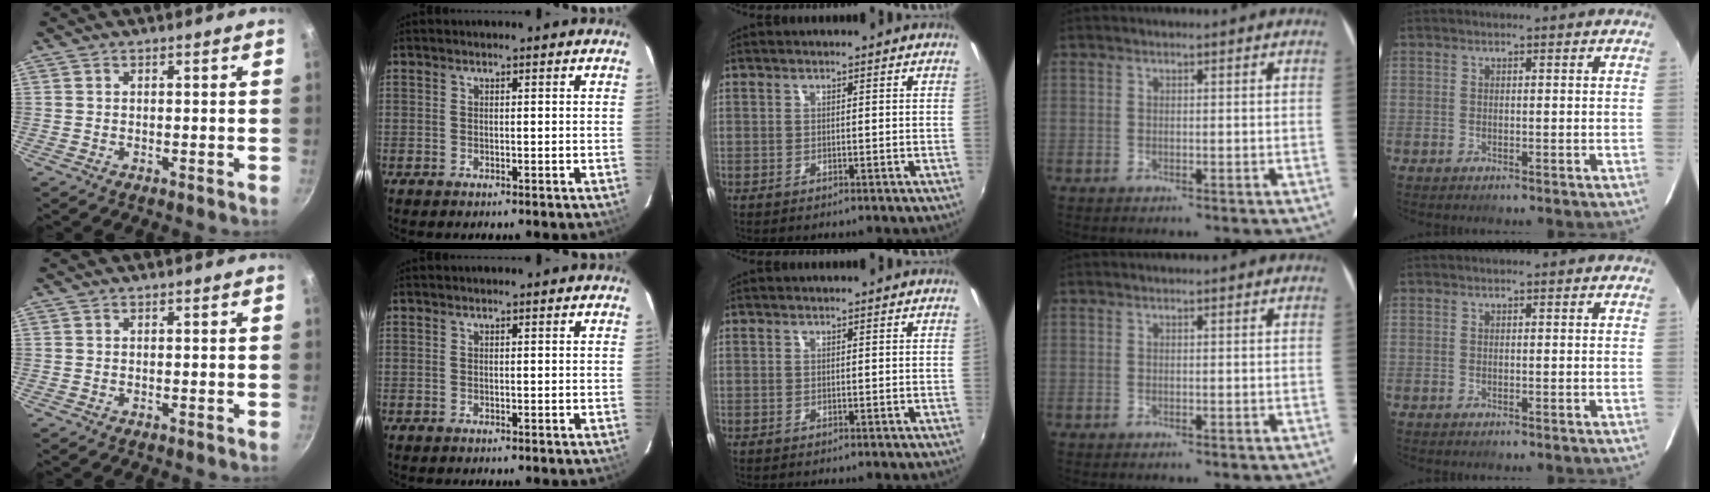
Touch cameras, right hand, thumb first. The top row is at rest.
{}